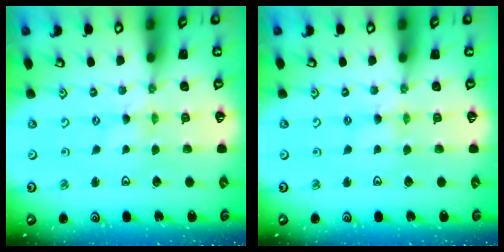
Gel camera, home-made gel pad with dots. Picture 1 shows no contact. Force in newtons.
{"total": 3.0, "press": 2.9, "slide": 0.4}